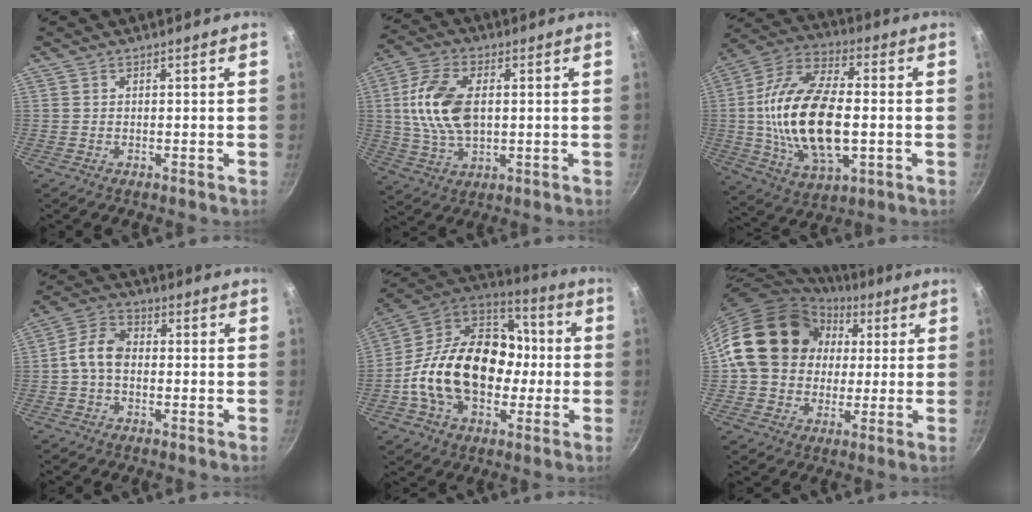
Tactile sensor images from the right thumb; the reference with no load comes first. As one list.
[{"total": 13.4, "force": [1.5, 7.8, 10.7], "torque": [-0.198, 0.006, 0.025]}, {"total": 22.6, "force": [-1.2, 11.7, 19.3], "torque": [-0.360, 0.020, -0.024]}, {"total": 7.1, "force": [-0.6, 4.7, 5.3], "torque": [-0.094, 0.028, -0.024]}, {"total": 25.8, "force": [-2.5, 18.2, 18.2], "torque": [-0.285, 0.056, -0.047]}, {"total": 19.4, "force": [3.6, 16.1, 10.2], "torque": [-0.151, 0.031, 0.058]}]